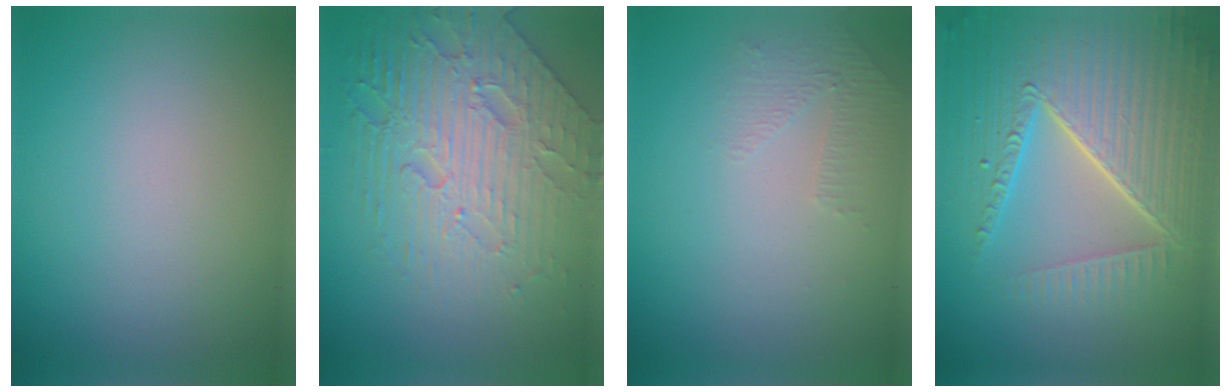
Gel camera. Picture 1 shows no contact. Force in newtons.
{"total": 7.4, "press": 5.6, "slide": 4.8}
{"total": 1.1, "press": 0.6, "slide": 1.0}
{"total": 8.6, "press": 6.0, "slide": 6.2}